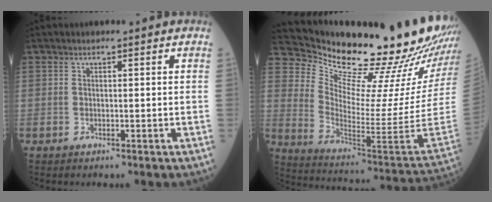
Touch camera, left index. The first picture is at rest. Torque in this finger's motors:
{"motor_torque": [-0.12, -0.71, 0.02, 0.00]}